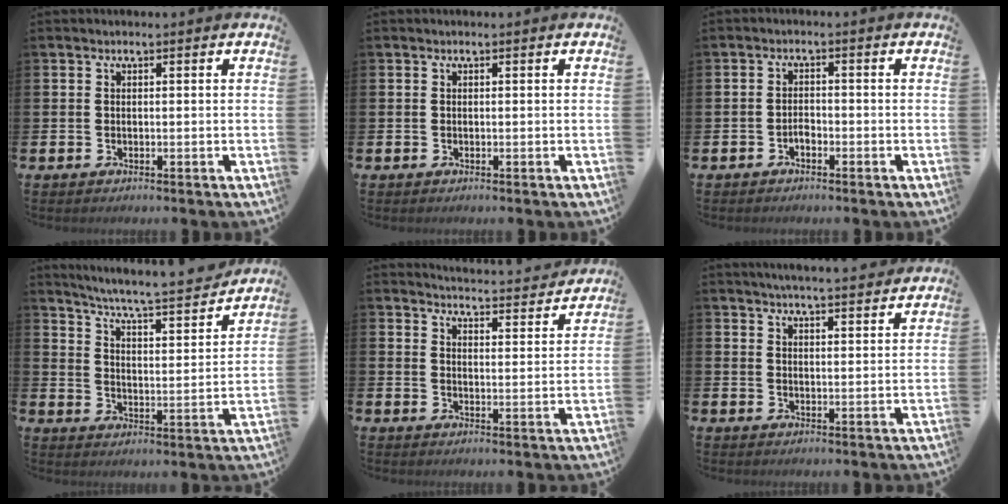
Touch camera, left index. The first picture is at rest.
{"total": 0.0}
{"total": 1.5, "force": [-1.0, 0.8, 0.8], "torque": [-0.010, 0.000, -0.022]}
{"total": 6.1, "force": [5.8, -0.2, 1.9], "torque": [-0.065, -0.051, 0.093]}
{"total": 4.6, "force": [4.6, 0.1, 0.1], "torque": [-0.006, -0.043, 0.076]}
{"total": 4.3, "force": [4.3, -0.4, 0.7], "torque": [-0.021, -0.023, 0.076]}